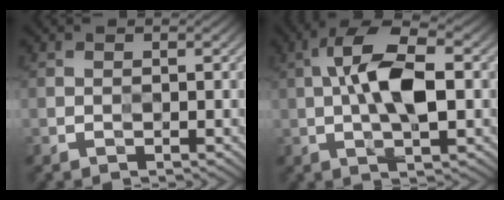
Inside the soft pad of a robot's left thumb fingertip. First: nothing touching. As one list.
[{"total": 10.1, "force": [0.5, 4.0, 9.2], "torque": [-0.174, 0.019, 0.000]}]